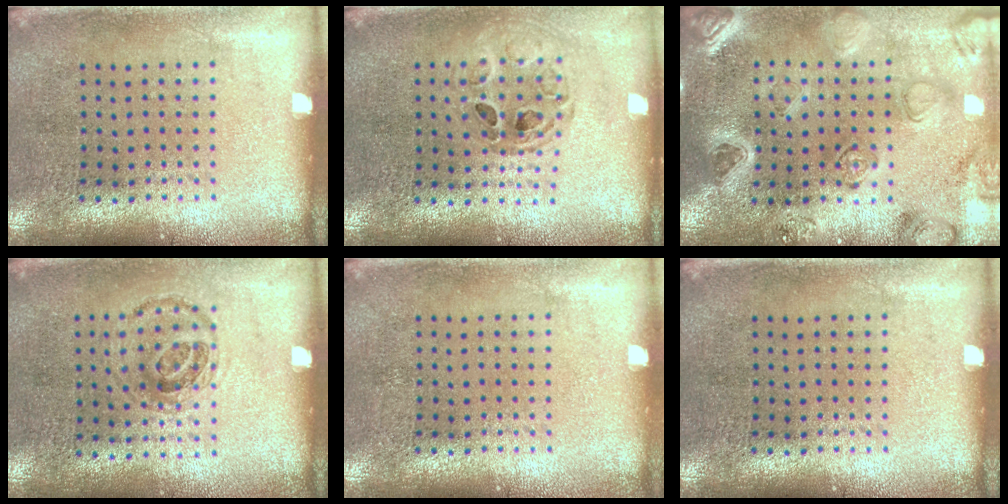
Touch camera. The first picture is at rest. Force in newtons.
{"total": 0.8, "press": 0.8, "slide": 0.1}
{"total": 2.3, "press": 2.2, "slide": 0.2}
{"total": 0.9, "press": 0.8, "slide": 0.4}
{"total": 0.0}
{"total": 0.0}